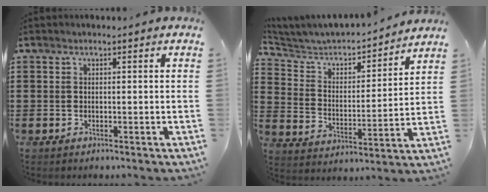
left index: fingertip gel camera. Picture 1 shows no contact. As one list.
[{"total": 4.3, "force": [3.8, 1.5, 1.2], "torque": [-0.050, -0.030, 0.056]}]